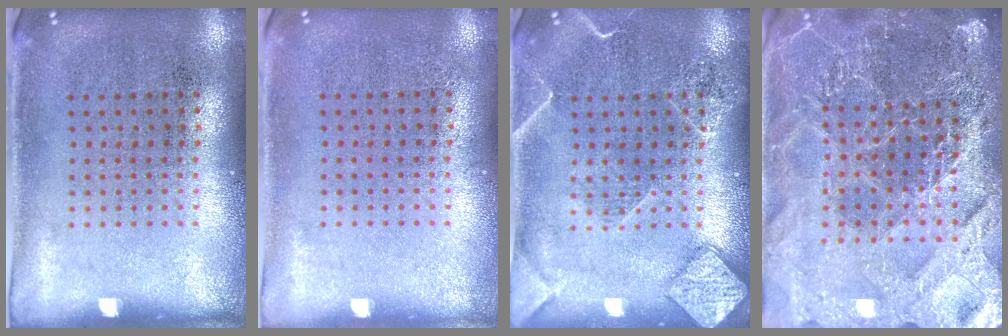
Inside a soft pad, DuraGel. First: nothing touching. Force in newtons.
{"total": 0.0}
{"total": 2.8, "press": 2.8, "slide": 0.3}
{"total": 5.5, "press": 4.9, "slide": 2.5}